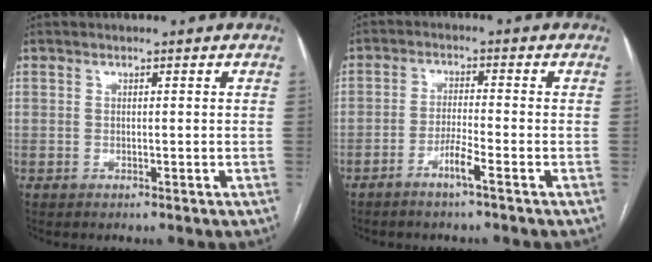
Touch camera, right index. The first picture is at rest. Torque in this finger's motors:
{"motor_torque": [0.22, -0.21, 0.19, 0.02]}